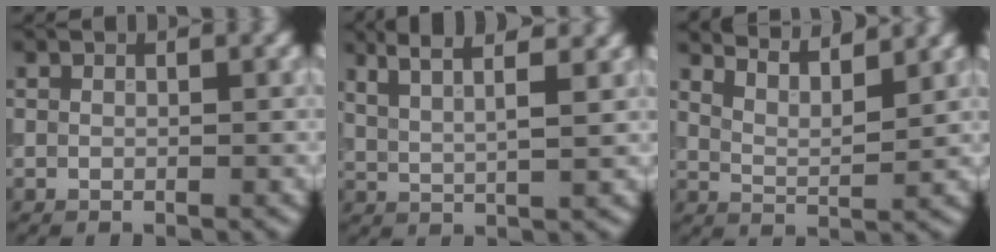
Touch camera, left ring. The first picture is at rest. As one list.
[{"total": 5.7, "force": [4.0, 1.6, 3.7], "torque": [-0.048, 0.025, 0.043]}, {"total": 6.3, "force": [5.5, 1.5, 2.8], "torque": [-0.034, 0.021, 0.056]}]